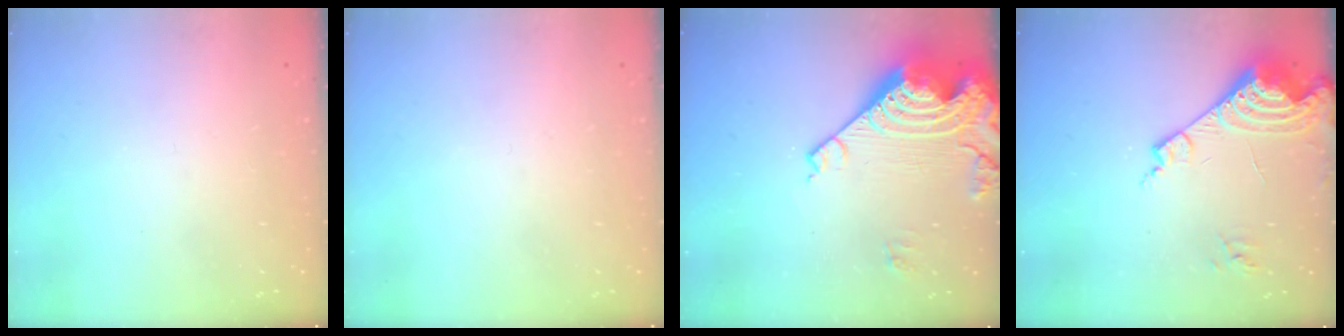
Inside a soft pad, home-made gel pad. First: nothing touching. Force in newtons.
{"total": 0.0}
{"total": 17.9, "press": 17.8, "slide": 1.9}
{"total": 14.7, "press": 14.7, "slide": 1.4}